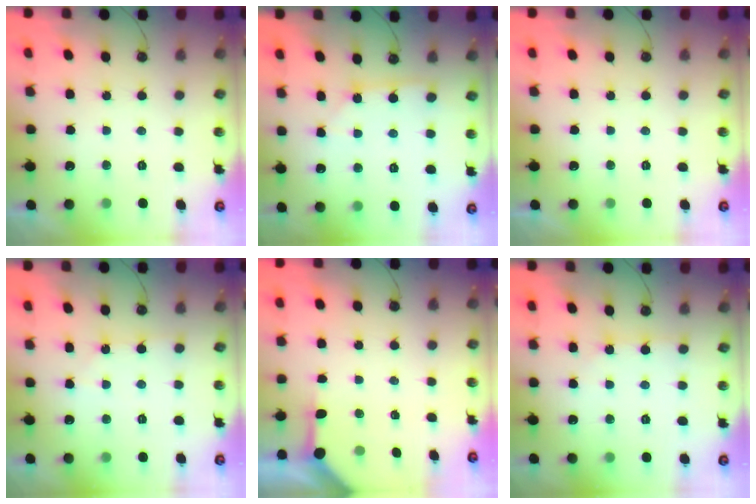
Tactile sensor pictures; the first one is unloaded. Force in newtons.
{"total": 2.0, "press": 2.0, "slide": 0.3}
{"total": 0.0}
{"total": 4.3, "press": 4.2, "slide": 0.5}
{"total": 3.5, "press": 3.5, "slide": 0.5}
{"total": 2.4, "press": 2.4, "slide": 0.3}